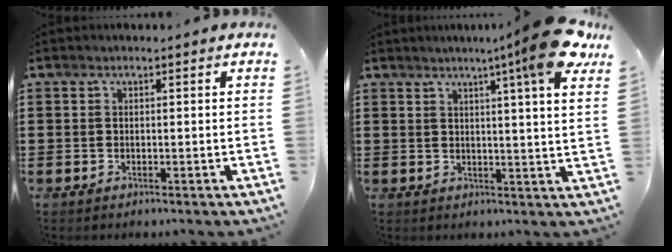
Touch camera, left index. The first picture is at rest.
{"total": 10.0, "force": [6.7, -0.7, 7.4], "torque": [-0.121, -0.028, 0.105]}